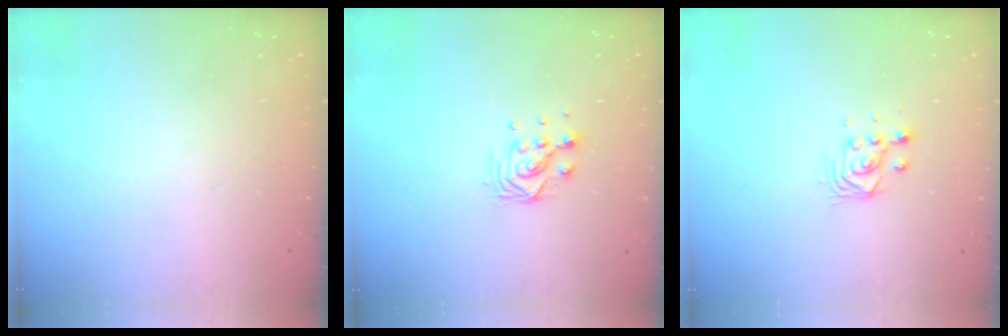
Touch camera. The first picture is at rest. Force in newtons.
{"total": 6.1, "press": 6.1, "slide": 0.3}
{"total": 2.8, "press": 2.8, "slide": 0.2}